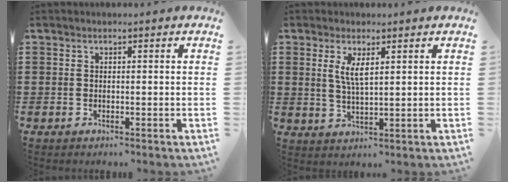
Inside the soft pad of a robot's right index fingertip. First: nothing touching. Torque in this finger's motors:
{"motor_torque": [0.28, -0.26, 0.17, 0.14]}